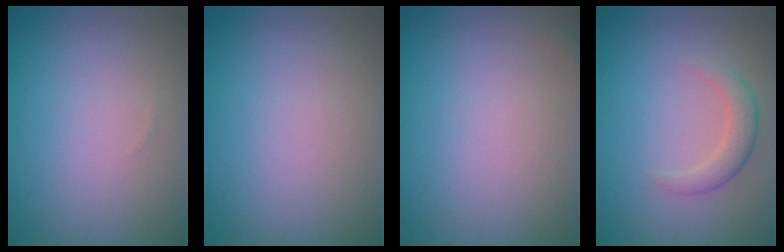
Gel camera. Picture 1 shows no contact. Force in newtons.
{"total": 0.0}
{"total": 0.6, "press": 0.6, "slide": 0.1}
{"total": 2.3, "press": 2.3, "slide": 0.1}